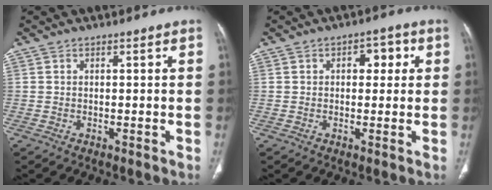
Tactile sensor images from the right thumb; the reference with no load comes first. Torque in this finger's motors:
{"motor_torque": [0.52, 0.91, 0.56, 0.16, -0.02]}